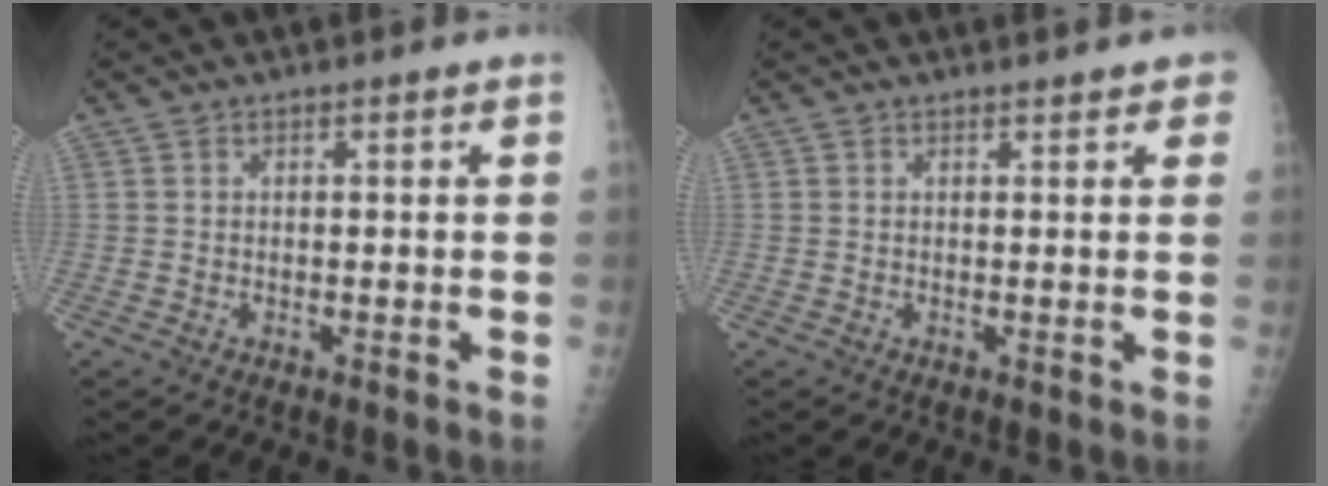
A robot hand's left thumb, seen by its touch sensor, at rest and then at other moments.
{"total": 2.8, "force": [2.1, 1.2, 1.6], "torque": [-0.002, 0.001, 0.020]}